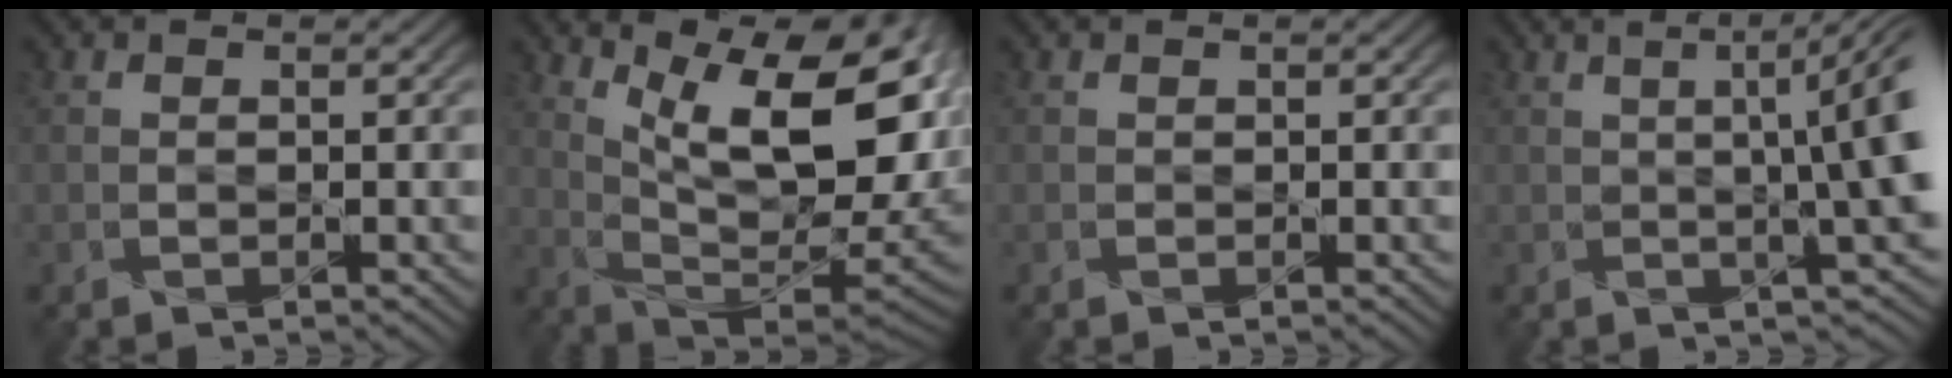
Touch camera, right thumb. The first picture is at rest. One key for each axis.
{"total": 16.8, "fx": 5.8, "fy": 7.3, "fz": 14.0, "tx": -0.203, "ty": 0.016, "tz": 0.102}
{"total": 0.0}
{"total": 8.9, "fx": 1.0, "fy": 1.6, "fz": 8.7, "tx": -0.094, "ty": 0.016, "tz": 0.019}